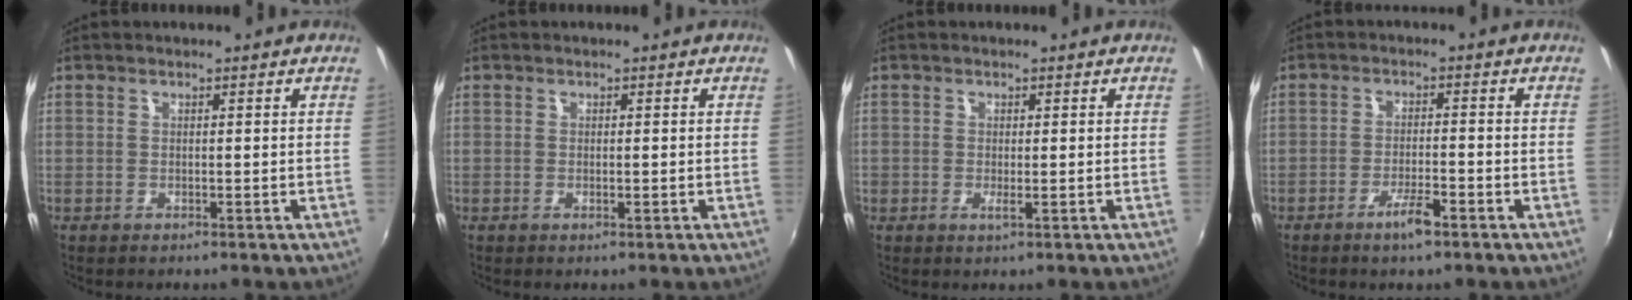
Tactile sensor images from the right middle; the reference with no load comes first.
{"total": 0.6, "force": [-0.1, -0.1, 0.6], "torque": [-0.009, 0.001, -0.003]}
{"total": 1.0, "force": [-0.2, 0.3, 1.0], "torque": [-0.021, -0.003, -0.005]}
{"total": 4.0, "force": [-2.8, 0.7, 2.8], "torque": [-0.064, -0.005, -0.050]}